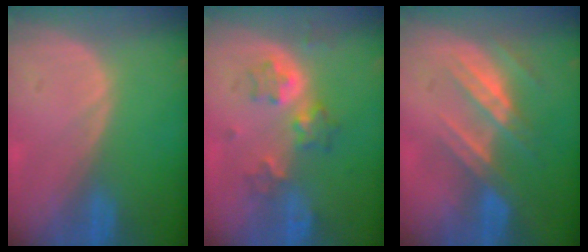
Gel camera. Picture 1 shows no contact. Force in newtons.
{"total": 6.1, "press": 5.6, "slide": 2.5}
{"total": 7.2, "press": 6.5, "slide": 3.1}